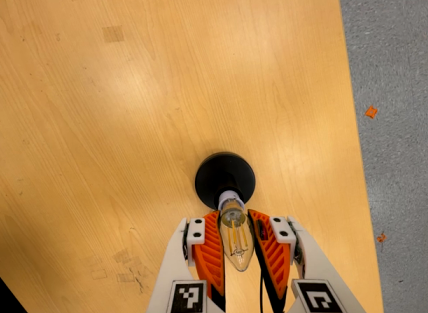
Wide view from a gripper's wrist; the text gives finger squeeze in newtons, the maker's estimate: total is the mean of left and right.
{"total": 17.9, "left": 17.2, "right": 18.5}